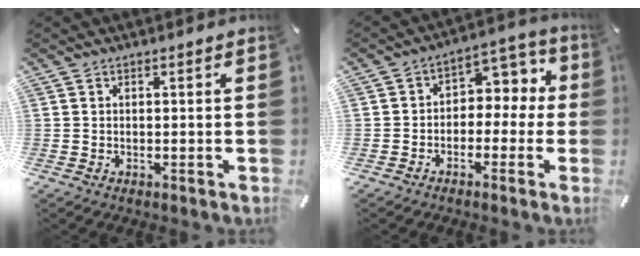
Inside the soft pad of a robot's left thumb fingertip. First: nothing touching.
{"total": 6.5, "force": [-0.8, 5.5, 3.3], "torque": [-0.041, 0.009, -0.020]}